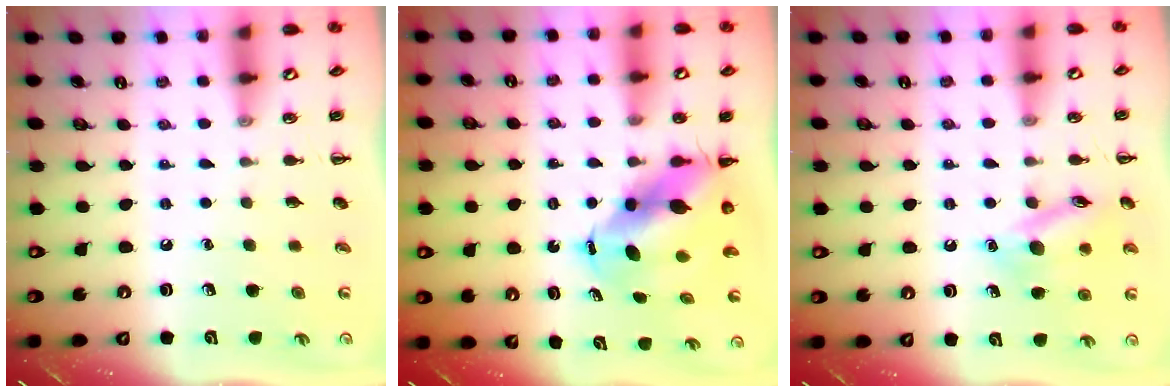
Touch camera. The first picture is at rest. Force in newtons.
{"total": 9.5, "press": 9.1, "slide": 2.7}
{"total": 12.8, "press": 12.8, "slide": 0.8}